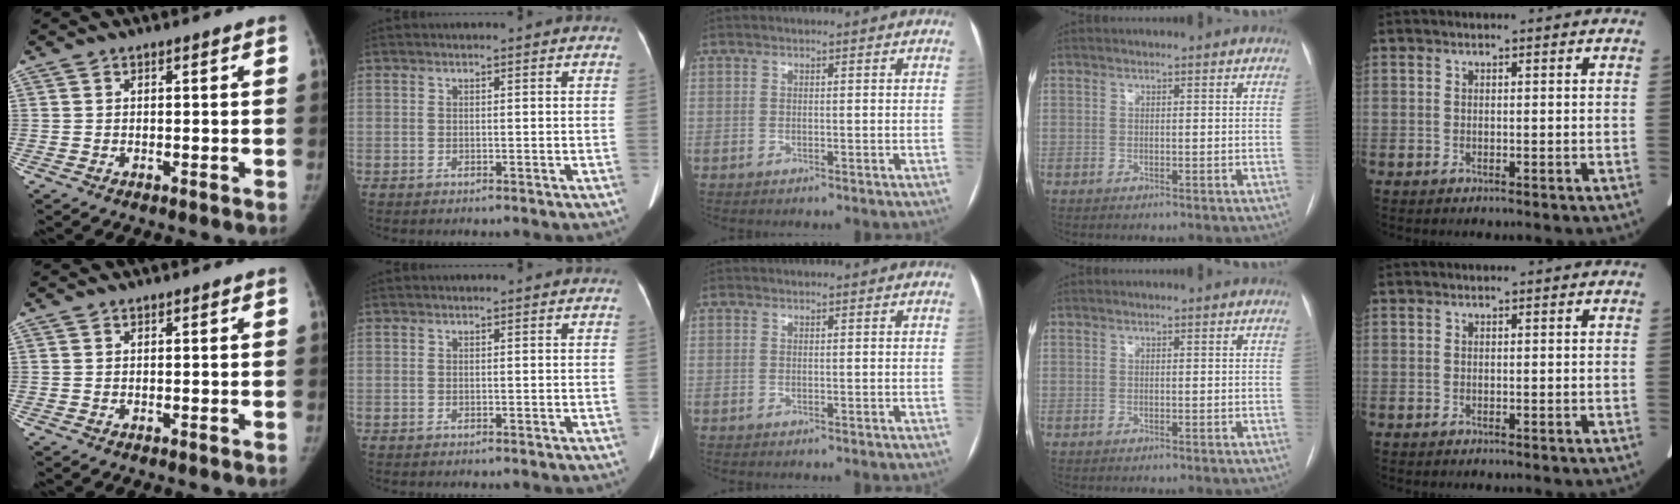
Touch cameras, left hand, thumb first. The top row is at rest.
{}